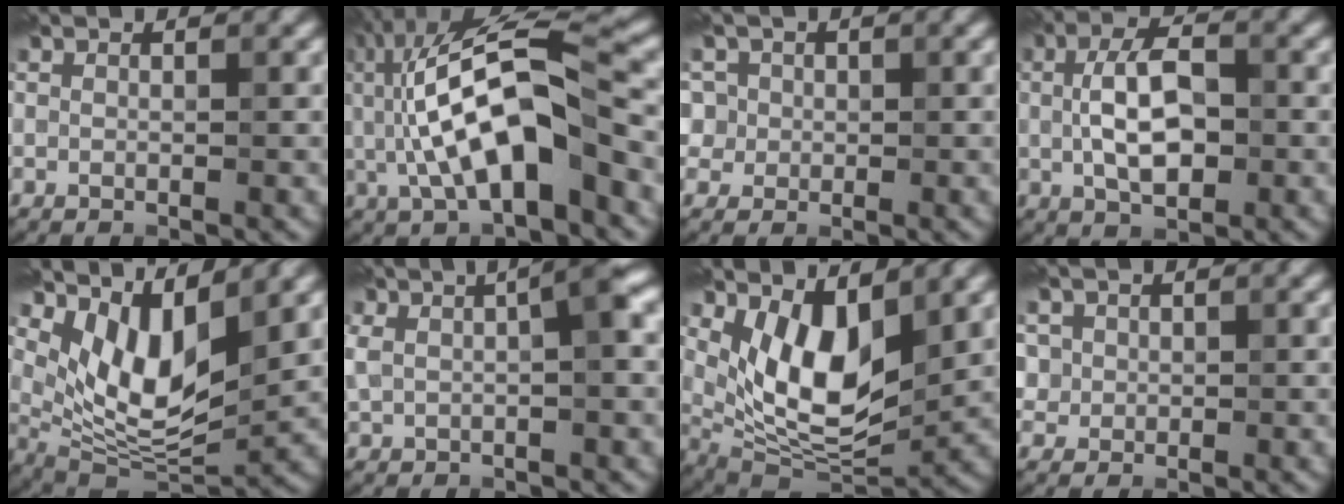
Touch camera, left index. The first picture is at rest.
{"total": 11.0, "force": [-0.4, 3.9, 10.3], "torque": [-0.178, 0.017, -0.015]}
{"total": 4.4, "force": [1.5, 4.0, 1.2], "torque": [-0.011, 0.025, 0.009]}
{"total": 5.7, "force": [0.0, 2.9, 4.9], "torque": [-0.092, 0.005, -0.002]}
{"total": 8.2, "force": [3.5, 3.8, 6.4], "torque": [-0.125, -0.019, 0.067]}
{"total": 4.6, "force": [1.1, 1.1, 4.3], "torque": [-0.078, 0.018, 0.014]}
{"total": 8.6, "force": [2.4, 4.3, 7.1], "torque": [-0.132, -0.018, 0.045]}
{"total": 2.4, "force": [0.9, 2.2, 0.3], "torque": [-0.002, 0.003, 0.022]}